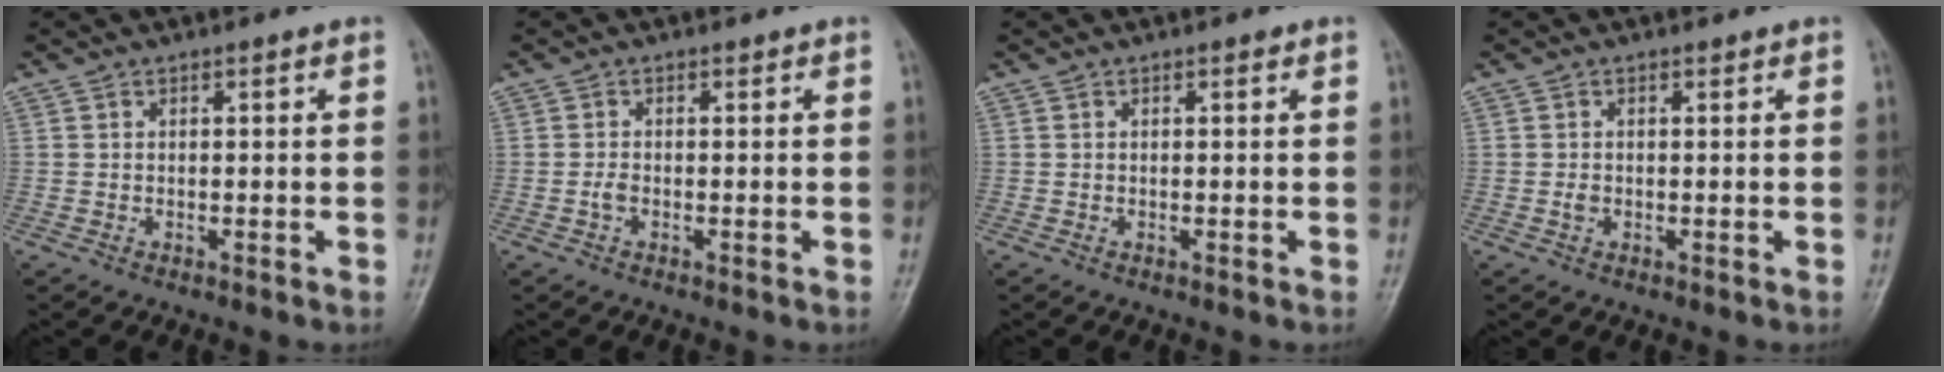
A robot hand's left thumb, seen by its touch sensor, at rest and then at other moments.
{"total": 1.1, "force": [-0.4, 0.7, 0.9], "torque": [-0.017, 0.000, -0.009]}
{"total": 0.0}
{"total": 0.9, "force": [-0.1, 0.7, 0.5], "torque": [-0.007, 0.001, -0.001]}